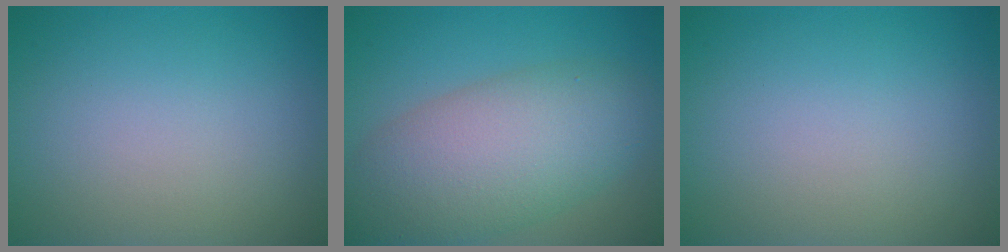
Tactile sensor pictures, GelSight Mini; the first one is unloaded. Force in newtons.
{"total": 8.7, "press": 8.7, "slide": 0.1}
{"total": 0.0}